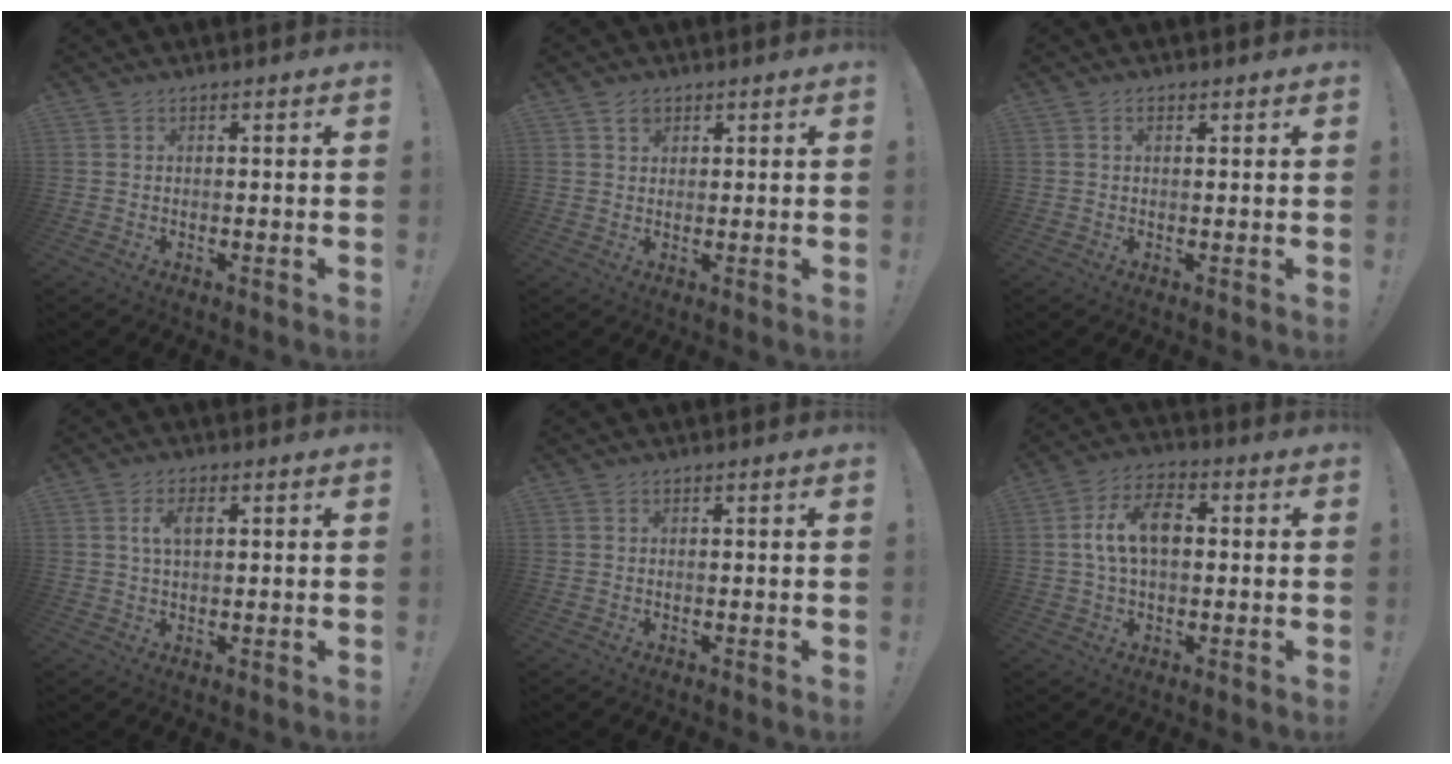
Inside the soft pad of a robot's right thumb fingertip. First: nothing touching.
{"total": 2.4, "force": [1.5, 1.8, 0.6], "torque": [0.006, -0.007, 0.024]}
{"total": 1.3, "force": [0.7, 0.7, 0.8], "torque": [-0.010, -0.001, 0.011]}
{"total": 4.4, "force": [1.2, 2.3, 3.5], "torque": [-0.061, 0.003, 0.017]}
{"total": 0.0}
{"total": 11.4, "force": [1.1, 6.9, 9.0], "torque": [-0.156, 0.012, 0.019]}